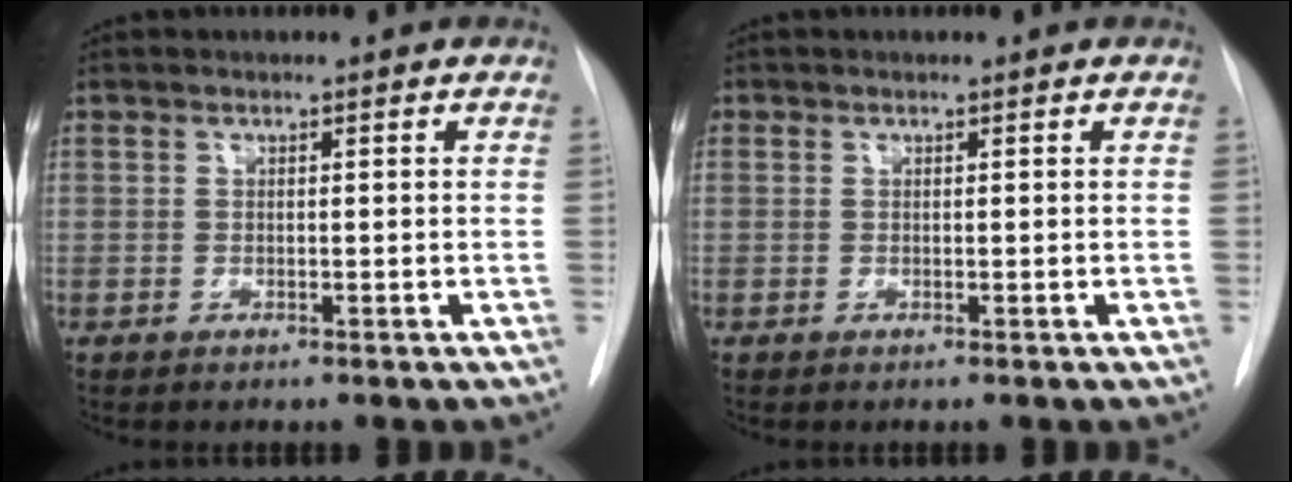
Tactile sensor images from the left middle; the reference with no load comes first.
{"total": 0.0}